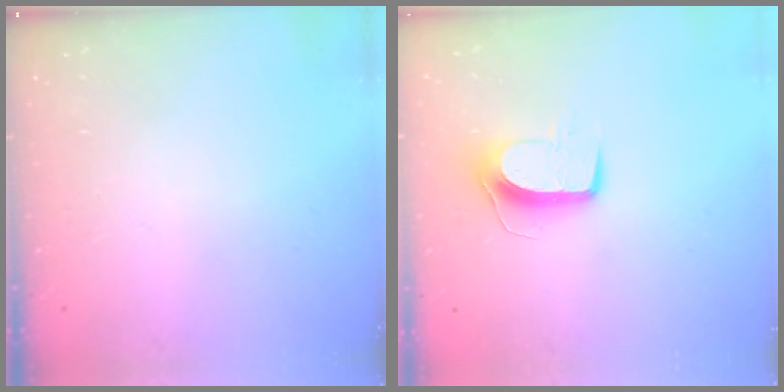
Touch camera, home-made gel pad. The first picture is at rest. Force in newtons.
{"total": 10.1, "press": 10.1, "slide": 0.1}